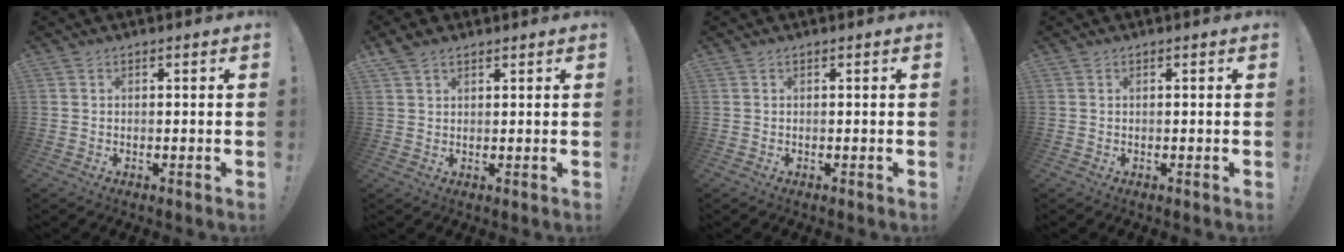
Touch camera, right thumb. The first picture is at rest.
{"total": 3.4, "force": [2.6, 1.8, 1.4], "torque": [-0.031, -0.008, 0.051]}
{"total": 0.0}
{"total": 0.0}